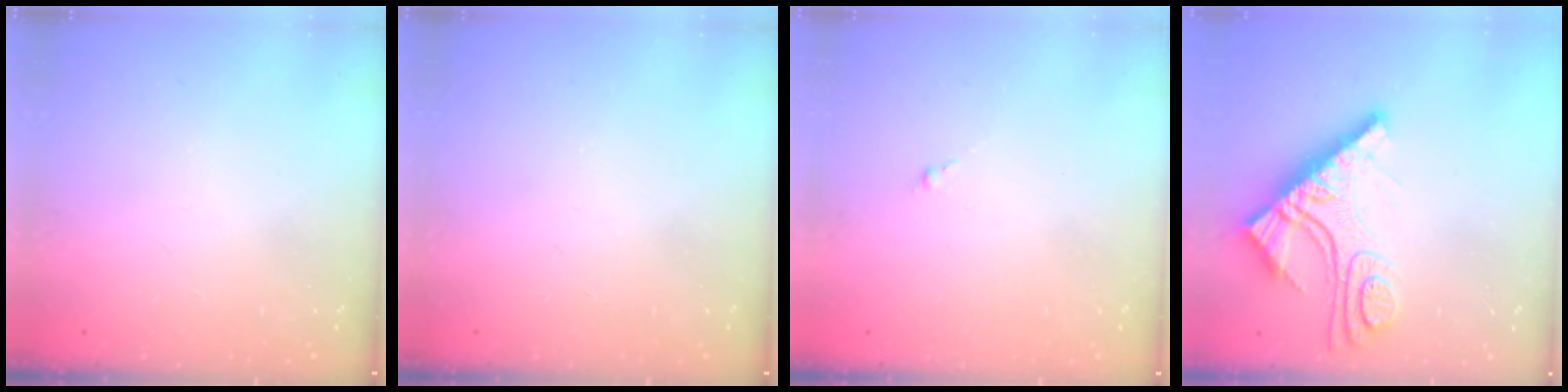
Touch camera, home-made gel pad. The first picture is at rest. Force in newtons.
{"total": 0.0}
{"total": 0.5, "press": 0.4, "slide": 0.4}
{"total": 13.9, "press": 13.8, "slide": 1.4}